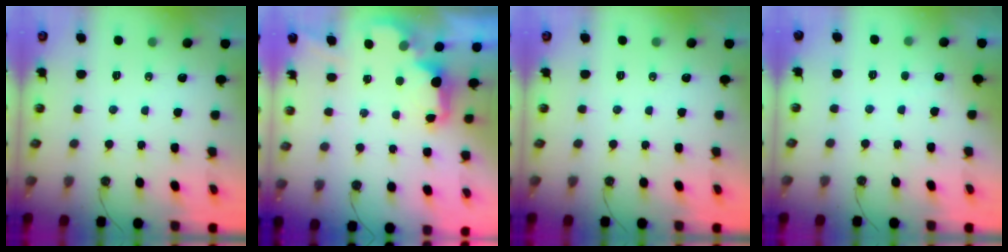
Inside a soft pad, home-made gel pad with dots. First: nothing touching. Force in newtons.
{"total": 2.7, "press": 2.6, "slide": 0.8}
{"total": 0.0}
{"total": 1.9, "press": 1.7, "slide": 0.9}